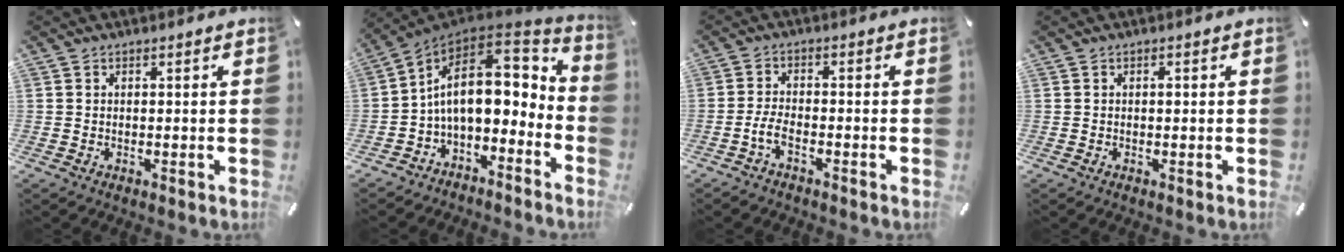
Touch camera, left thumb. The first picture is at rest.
{"total": 16.5, "force": [2.1, 9.7, 13.2], "torque": [-0.227, -0.016, 0.040]}
{"total": 4.0, "force": [-2.3, 1.6, 2.9], "torque": [-0.068, 0.006, -0.046]}
{"total": 0.7, "force": [0.0, 0.4, 0.6], "torque": [-0.013, -0.001, 0.000]}